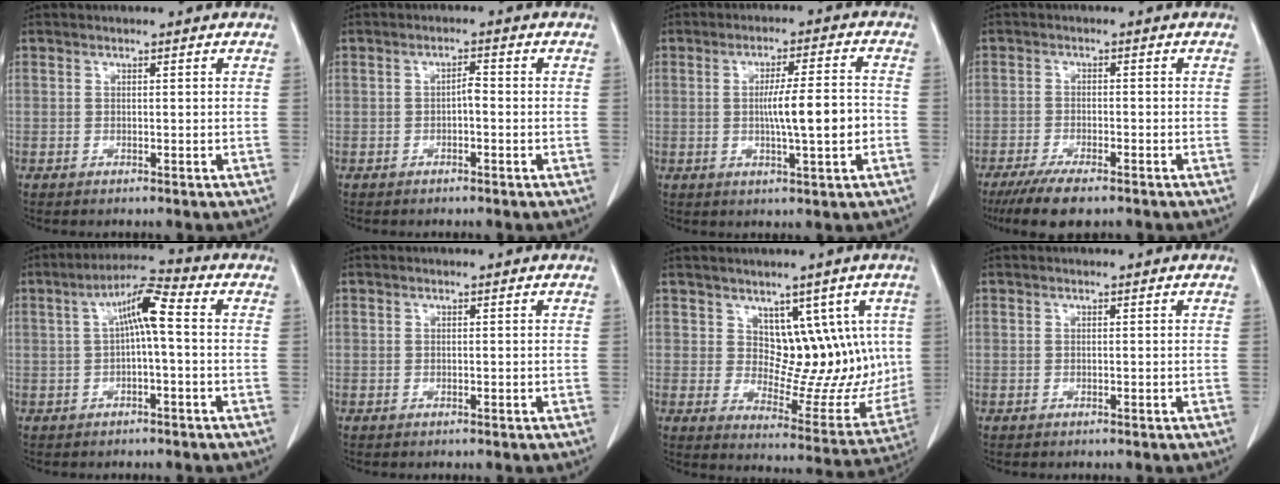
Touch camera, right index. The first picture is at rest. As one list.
[{"total": 1.6, "force": [-0.4, 0.5, 1.5], "torque": [-0.022, 0.004, -0.008]}, {"total": 7.8, "force": [-1.0, 0.3, 7.7], "torque": [-0.126, 0.002, -0.016]}, {"total": 7.0, "force": [-5.3, 1.7, 4.3], "torque": [-0.072, -0.014, -0.087]}, {"total": 6.5, "force": [0.5, 0.8, 6.4], "torque": [-0.112, 0.025, 0.008]}, {"total": 0.0}, {"total": 11.9, "force": [3.8, 7.0, 8.9], "torque": [-0.090, 0.007, 0.071]}, {"total": 0.0}]